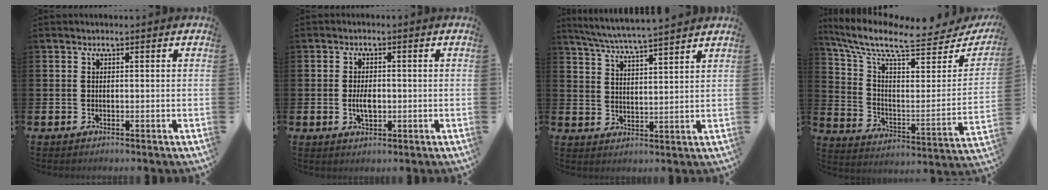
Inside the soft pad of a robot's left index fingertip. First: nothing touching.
{"total": 3.0, "force": [-0.2, 1.6, 2.5], "torque": [-0.037, -0.001, -0.006]}
{"total": 6.1, "force": [5.8, -0.4, 1.6], "torque": [-0.053, -0.035, 0.103]}
{"total": 9.0, "force": [7.2, 2.6, 4.8], "torque": [-0.105, -0.064, 0.114]}